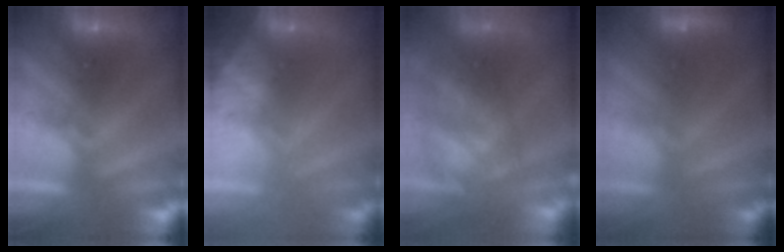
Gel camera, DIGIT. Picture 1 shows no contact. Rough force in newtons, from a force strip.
{"total": 3.3}
{"total": 5.9}
{"total": 2.9}